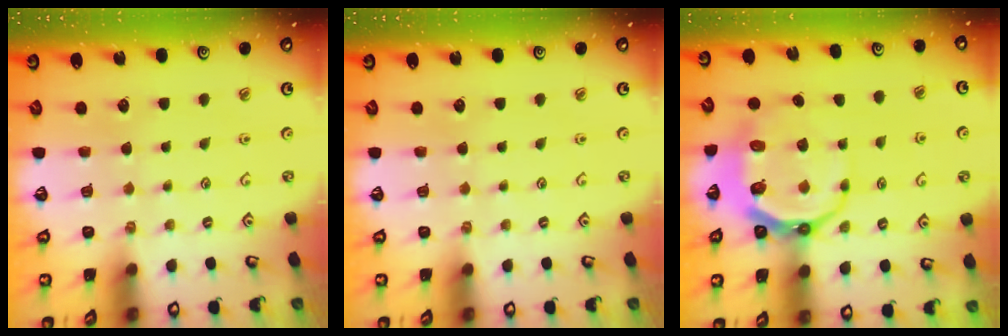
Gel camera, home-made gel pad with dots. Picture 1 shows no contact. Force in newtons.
{"total": 0.0}
{"total": 10.8, "press": 10.0, "slide": 4.1}